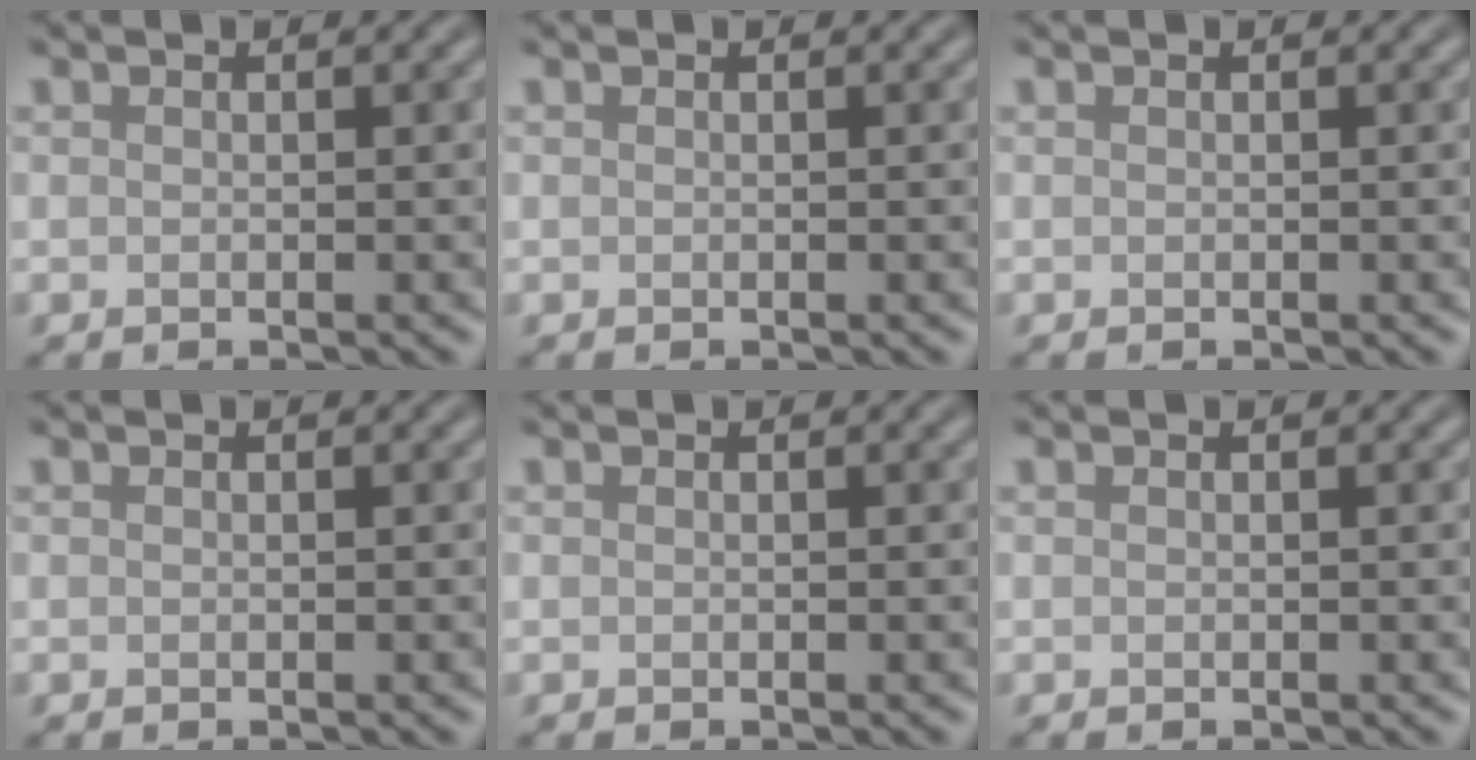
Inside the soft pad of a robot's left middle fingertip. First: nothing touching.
{"total": 0.0}
{"total": 0.0}
{"total": 0.0}
{"total": 0.0}
{"total": 0.0}